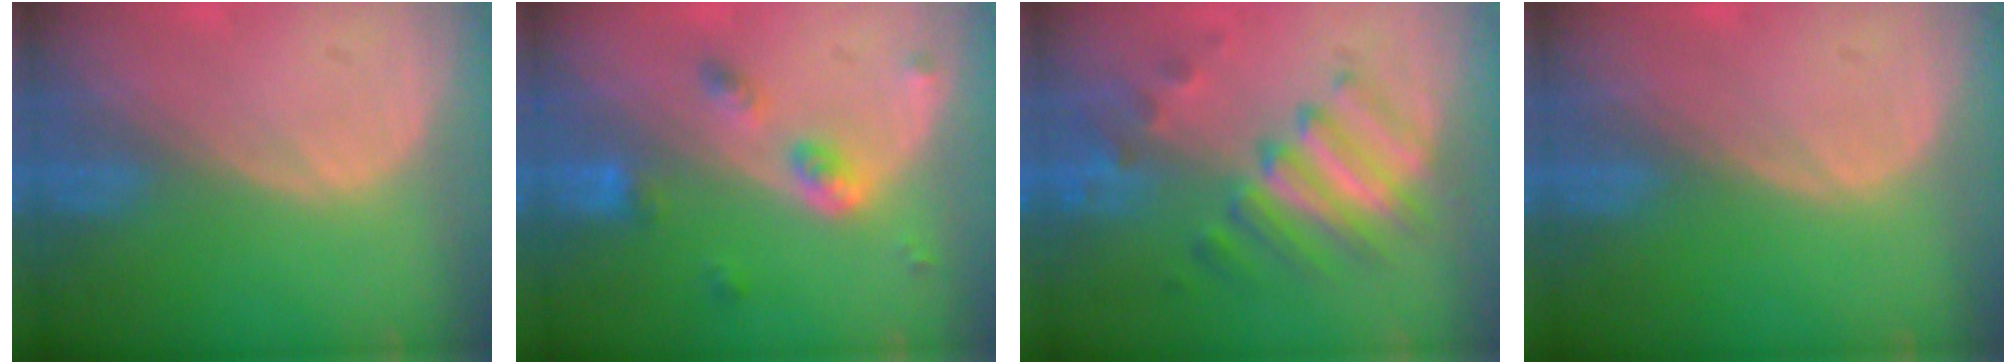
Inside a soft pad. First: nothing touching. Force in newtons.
{"total": 4.8, "press": 4.4, "slide": 1.8}
{"total": 7.7, "press": 7.7, "slide": 1.0}
{"total": 0.0}